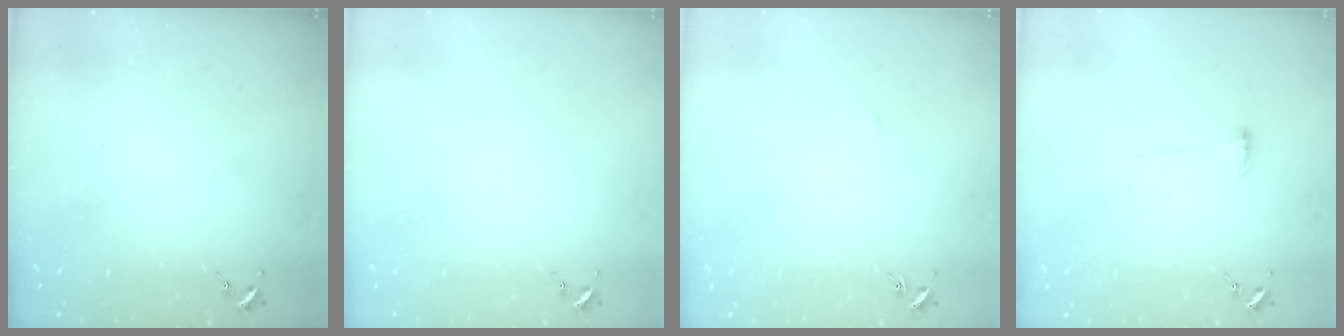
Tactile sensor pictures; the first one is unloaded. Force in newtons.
{"total": 0.0}
{"total": 2.6, "press": 2.6, "slide": 0.3}
{"total": 6.6, "press": 6.5, "slide": 0.8}